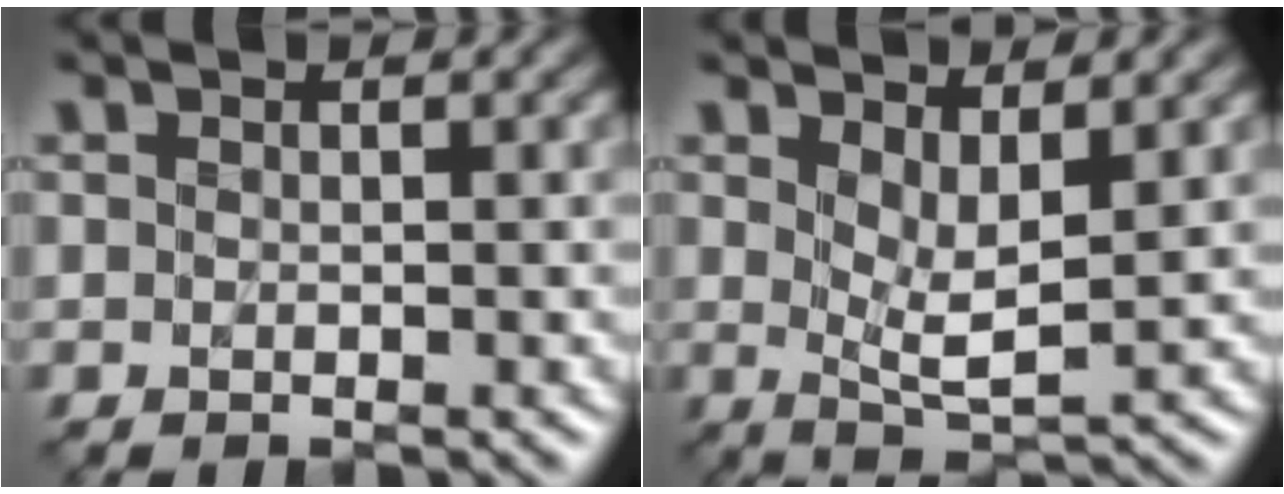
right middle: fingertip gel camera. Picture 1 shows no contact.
{"total": 2.6, "force": [0.9, 0.6, 2.4], "torque": [-0.048, -0.011, 0.020]}